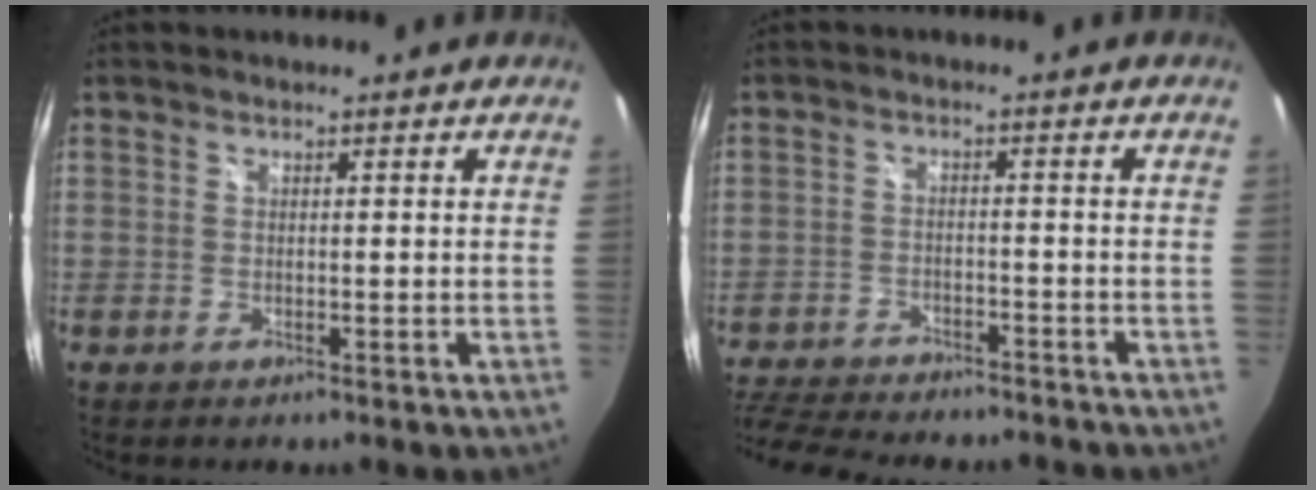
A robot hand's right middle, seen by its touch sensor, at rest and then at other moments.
{"total": 16.1, "force": [-13.8, 4.6, 6.9], "torque": [-0.163, -0.024, -0.213]}